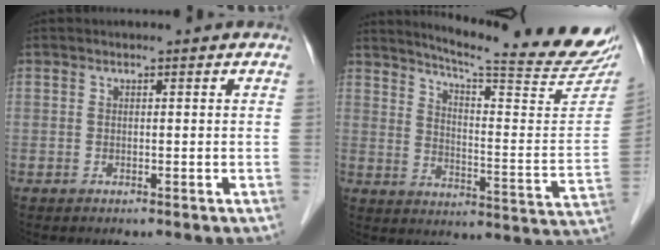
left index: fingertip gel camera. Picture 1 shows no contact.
{"total": 24.0, "force": [21.8, 0.2, 10.2], "torque": [-0.148, -0.098, 0.271]}